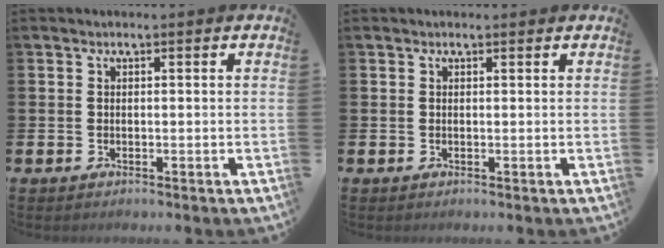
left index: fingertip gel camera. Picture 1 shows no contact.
{"total": 0.0}